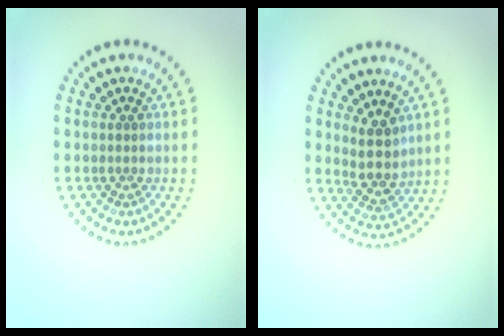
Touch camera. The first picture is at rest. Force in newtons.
{"total": 2.8, "press": 2.3, "slide": 1.6}